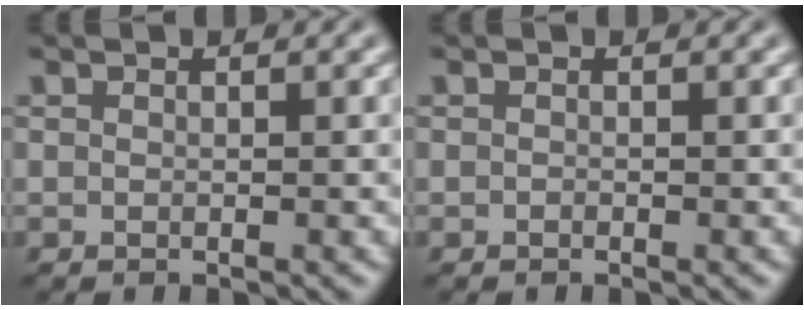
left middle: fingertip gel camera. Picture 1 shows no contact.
{"total": 0.0}